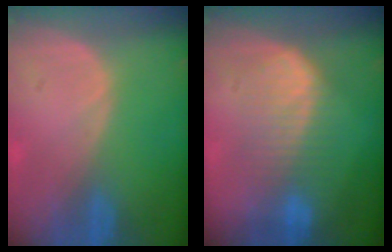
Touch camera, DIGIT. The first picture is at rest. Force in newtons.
{"total": 6.9, "press": 6.9, "slide": 0.5}